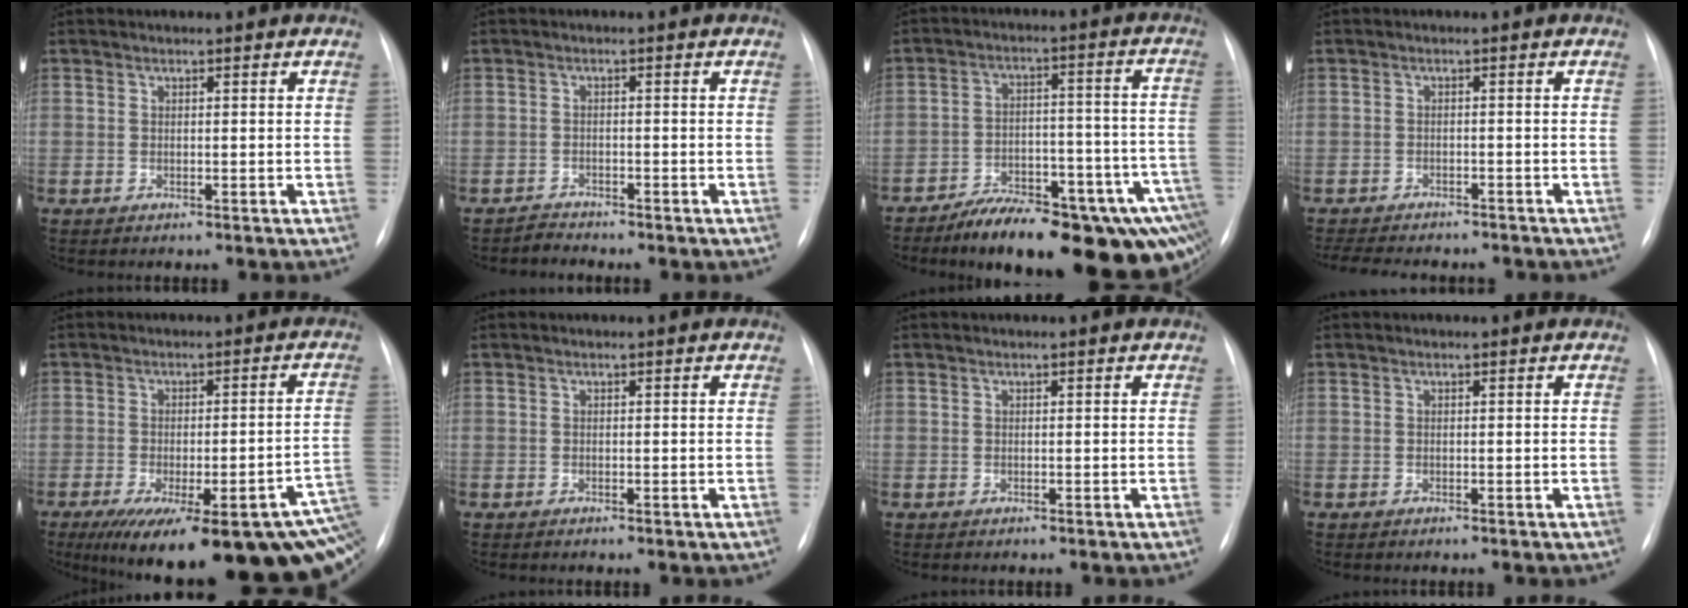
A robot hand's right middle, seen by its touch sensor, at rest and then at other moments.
{"total": 1.6, "force": [-1.4, 0.2, -0.6], "torque": [0.009, -0.008, -0.025]}
{"total": 21.5, "force": [-14.5, 5.5, 14.9], "torque": [-0.116, 0.035, -0.197]}
{"total": 11.5, "force": [-10.1, 3.5, 4.4], "torque": [-0.085, -0.005, -0.129]}
{"total": 25.8, "force": [-14.1, 5.7, 20.8], "torque": [-0.213, -0.018, -0.175]}
{"total": 0.0}
{"total": 0.0}
{"total": 0.0}